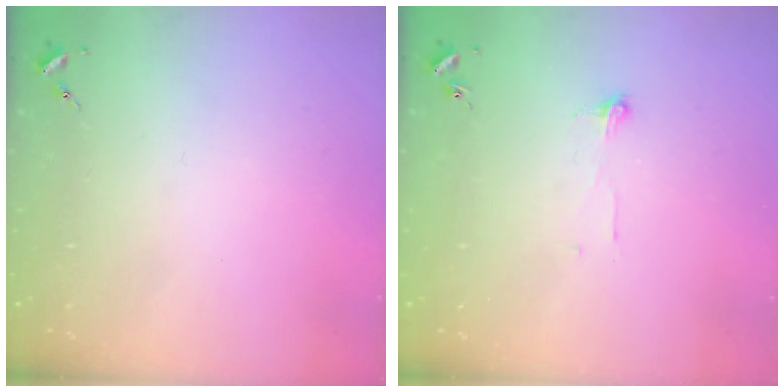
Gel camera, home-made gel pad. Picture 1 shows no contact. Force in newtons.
{"total": 4.1, "press": 4.1, "slide": 0.3}